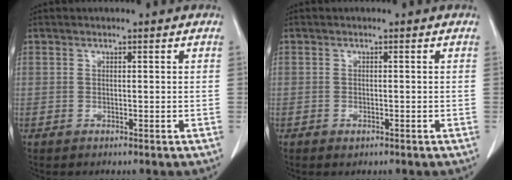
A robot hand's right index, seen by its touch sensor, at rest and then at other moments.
{"total": 0.7, "force": [-0.4, 0.4, 0.4], "torque": [-0.008, -0.001, -0.004]}